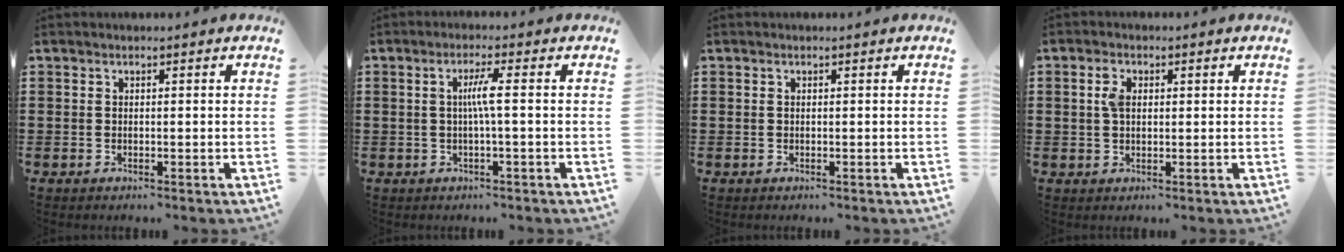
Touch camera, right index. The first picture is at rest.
{"total": 3.3, "force": [-0.1, -0.2, 3.3], "torque": [-0.062, -0.003, -0.007]}
{"total": 0.0}
{"total": 2.9, "force": [0.7, 1.6, 2.3], "torque": [-0.051, 0.008, 0.011]}